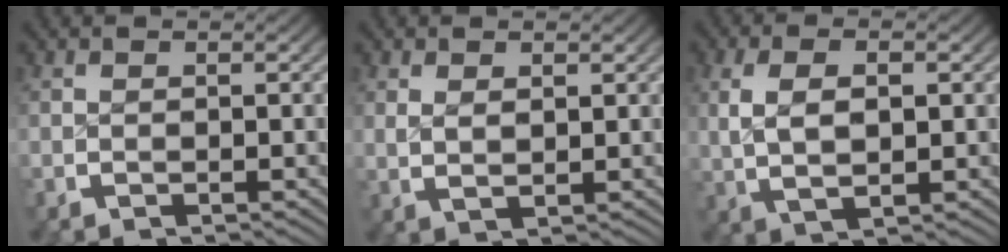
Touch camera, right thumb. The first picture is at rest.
{"total": 1.6, "force": [1.0, 0.5, 1.1], "torque": [-0.022, -0.005, 0.028]}
{"total": 5.0, "force": [0.8, 2.9, 4.0], "torque": [-0.080, -0.004, 0.024]}